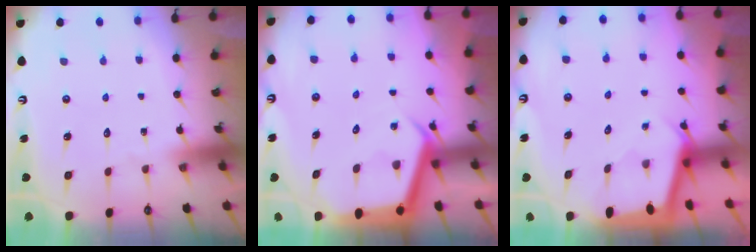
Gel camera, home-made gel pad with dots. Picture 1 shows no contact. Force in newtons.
{"total": 5.1, "press": 5.1, "slide": 0.3}
{"total": 2.3, "press": 2.3, "slide": 0.2}